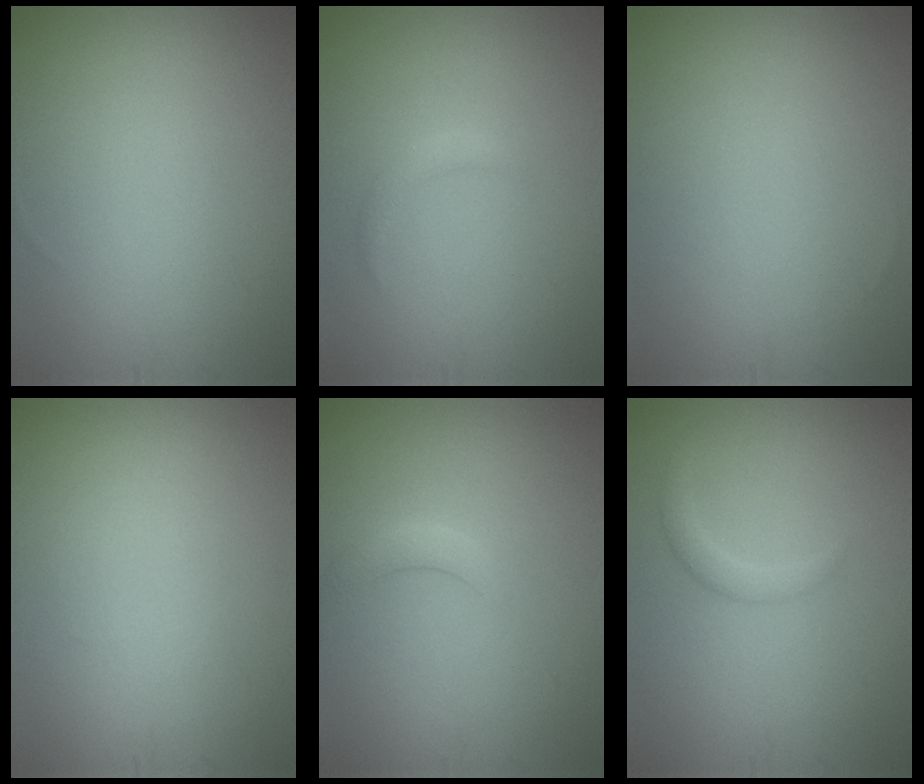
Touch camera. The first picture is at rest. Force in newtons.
{"total": 1.1, "press": 1.1, "slide": 0.1}
{"total": 0.0}
{"total": 0.0}
{"total": 1.8, "press": 1.8, "slide": 0.1}
{"total": 1.3, "press": 1.3, "slide": 0.1}